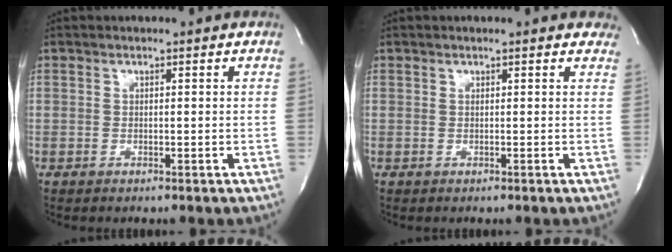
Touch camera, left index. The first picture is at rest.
{"total": 4.1, "force": [3.6, 0.9, 1.9], "torque": [-0.023, 0.007, 0.024]}